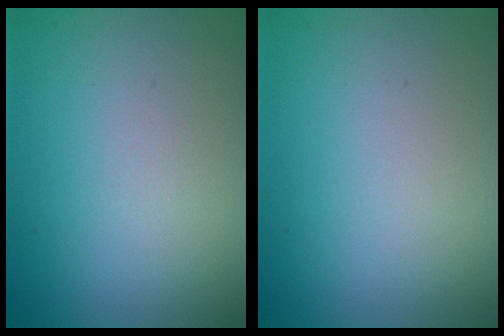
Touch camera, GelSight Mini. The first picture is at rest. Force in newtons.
{"total": 0.0}